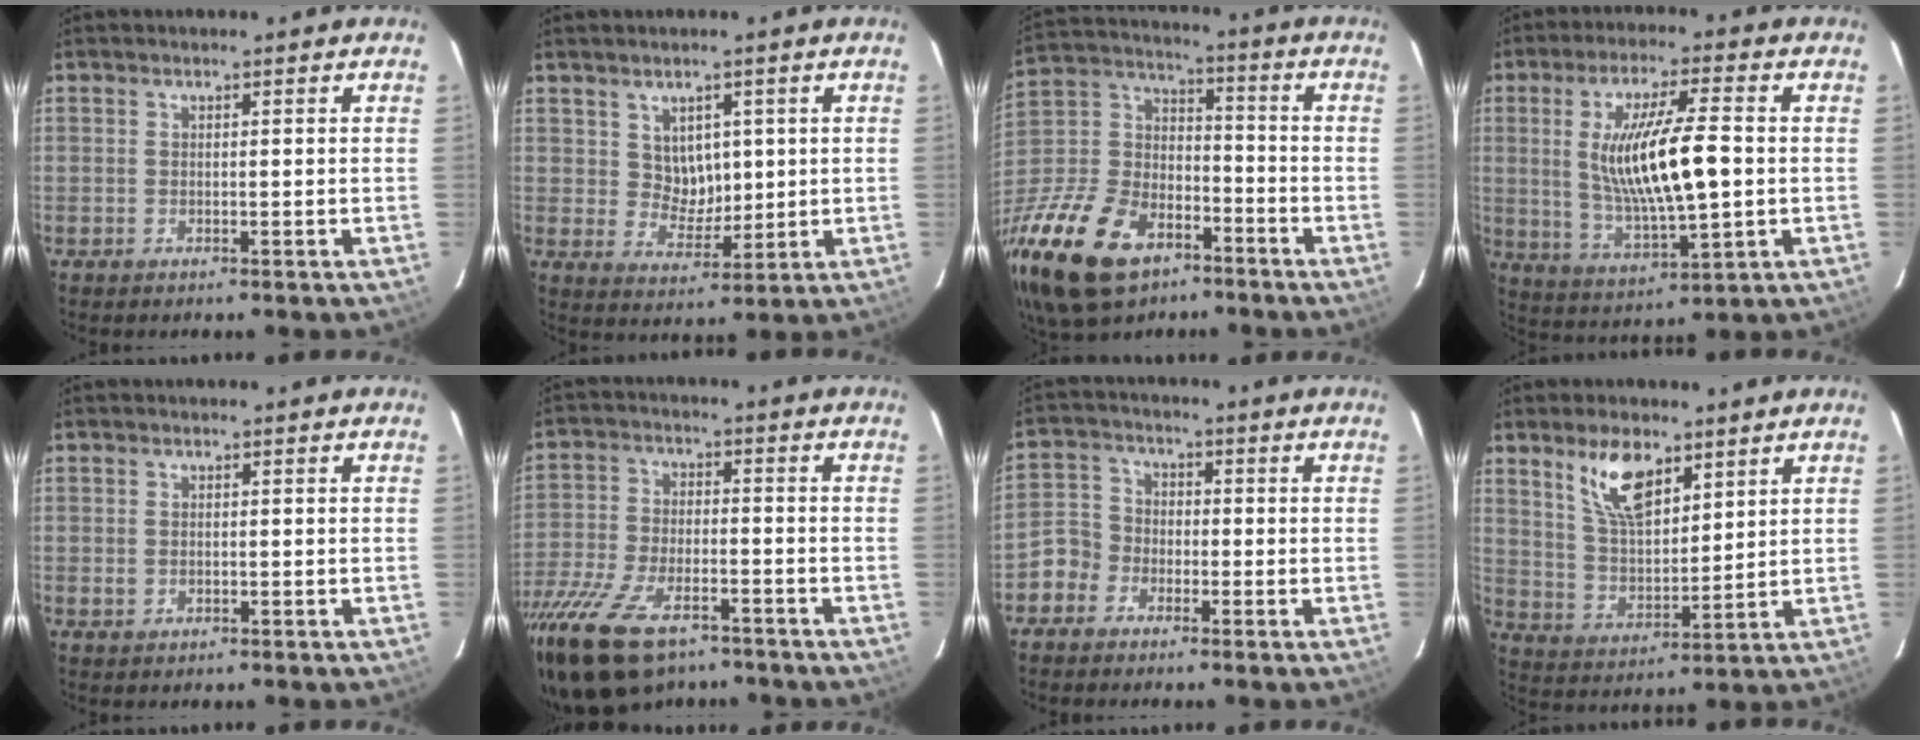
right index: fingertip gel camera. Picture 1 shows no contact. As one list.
[{"total": 5.3, "force": [1.8, 4.5, 2.1], "torque": [-0.033, 0.003, 0.042]}, {"total": 29.1, "force": [-16.8, 16.7, 16.9], "torque": [-0.405, -0.006, -0.287]}, {"total": 14.9, "force": [0.5, 3.3, 14.6], "torque": [-0.269, -0.010, 0.023]}, {"total": 1.4, "force": [-0.2, 1.3, 0.6], "torque": [-0.009, 0.003, -0.001]}, {"total": 20.6, "force": [-14.5, 9.1, 11.5], "torque": [-0.267, -0.042, -0.257]}, {"total": 5.3, "force": [-3.1, 4.3, 0.7], "torque": [-0.016, 0.021, -0.071]}, {"total": 10.5, "force": [6.3, 4.6, 6.9], "torque": [-0.126, 0.007, 0.129]}]